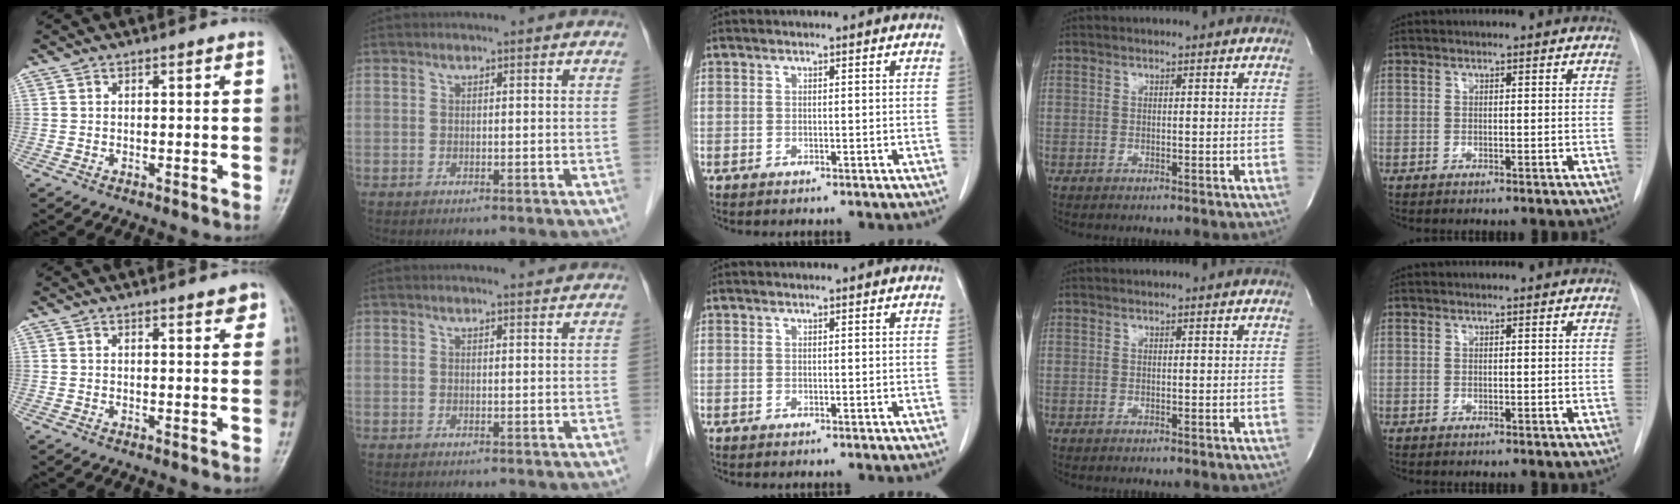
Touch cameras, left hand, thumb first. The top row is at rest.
{"thumb": {"total": 2.5, "force": [1.7, 0.7, 1.7], "torque": [-0.012, -0.007, 0.019]}, "index": {"total": 1.9, "force": [1.9, 0.0, 0.0], "torque": [-0.008, -0.001, 0.025]}}